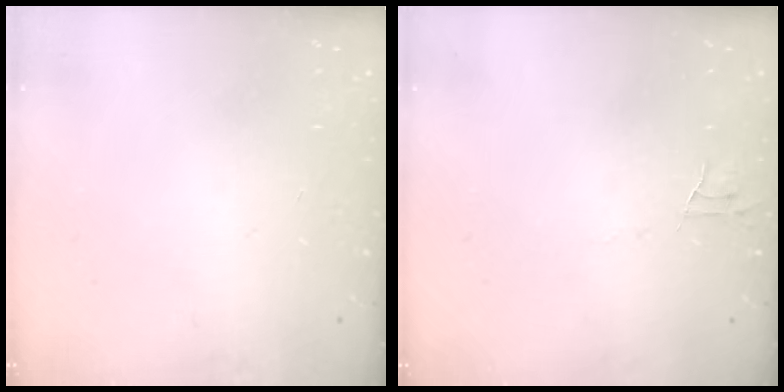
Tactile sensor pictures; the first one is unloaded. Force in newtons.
{"total": 3.5, "press": 3.5, "slide": 0.3}